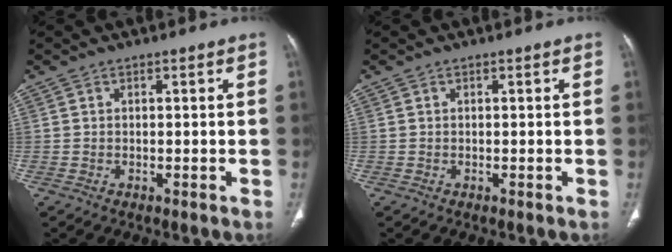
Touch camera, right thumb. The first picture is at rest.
{"total": 0.0}